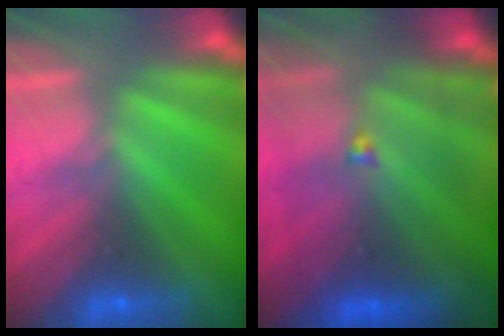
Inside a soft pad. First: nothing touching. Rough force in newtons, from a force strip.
{"total": 10.2}